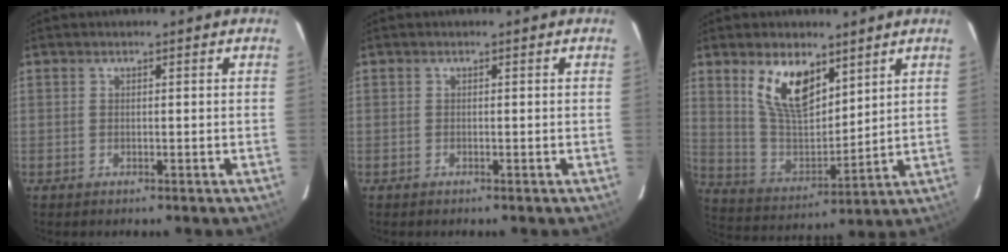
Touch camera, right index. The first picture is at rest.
{"total": 0.0}
{"total": 12.9, "force": [7.2, 6.1, 8.7], "torque": [-0.164, 0.001, 0.150]}